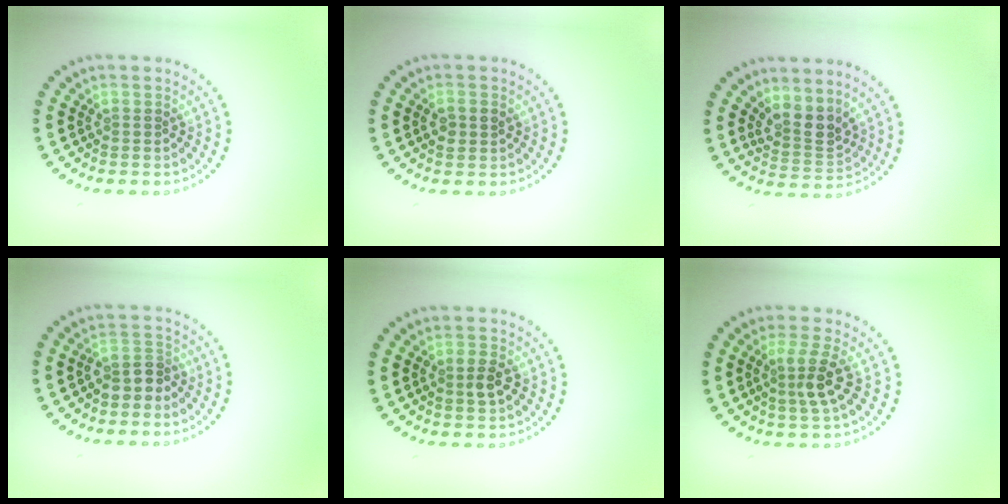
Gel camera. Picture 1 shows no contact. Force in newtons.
{"total": 1.5, "press": 1.4, "slide": 0.3}
{"total": 2.9, "press": 2.3, "slide": 1.6}
{"total": 2.2, "press": 1.9, "slide": 1.1}
{"total": 1.9, "press": 1.9, "slide": 0.2}
{"total": 2.9, "press": 2.4, "slide": 1.6}